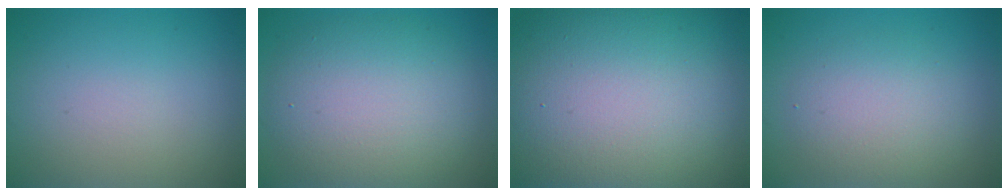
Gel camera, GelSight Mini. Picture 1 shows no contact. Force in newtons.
{"total": 8.4, "press": 8.4, "slide": 0.7}
{"total": 20.7, "press": 20.7, "slide": 1.2}
{"total": 3.9, "press": 3.9, "slide": 0.2}